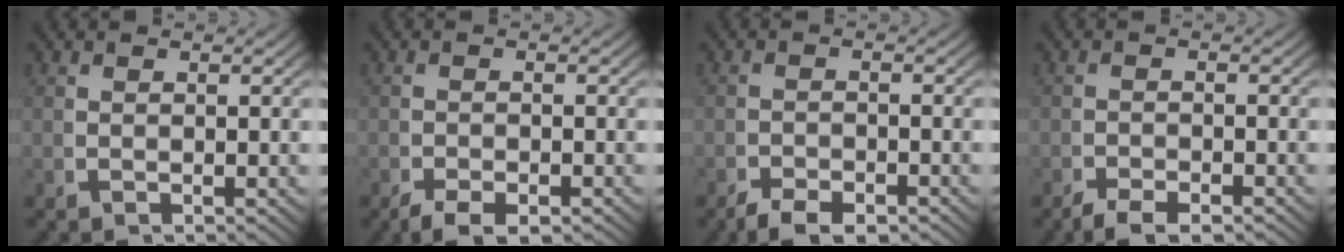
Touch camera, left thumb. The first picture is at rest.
{"total": 2.7, "force": [-2.0, 1.2, 1.4], "torque": [-0.020, -0.014, -0.031]}
{"total": 2.9, "force": [-2.4, 1.0, 1.1], "torque": [-0.011, -0.010, -0.043]}
{"total": 2.6, "force": [-2.2, 0.8, 1.0], "torque": [-0.011, -0.009, -0.039]}